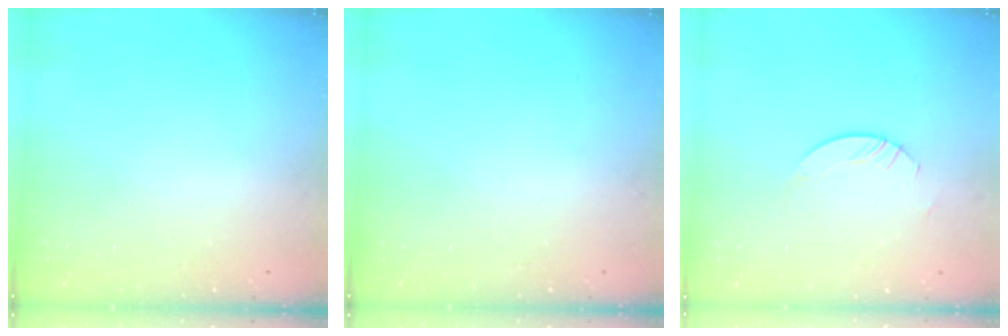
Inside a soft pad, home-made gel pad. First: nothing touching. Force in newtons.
{"total": 0.0}
{"total": 2.1, "press": 2.1, "slide": 0.2}